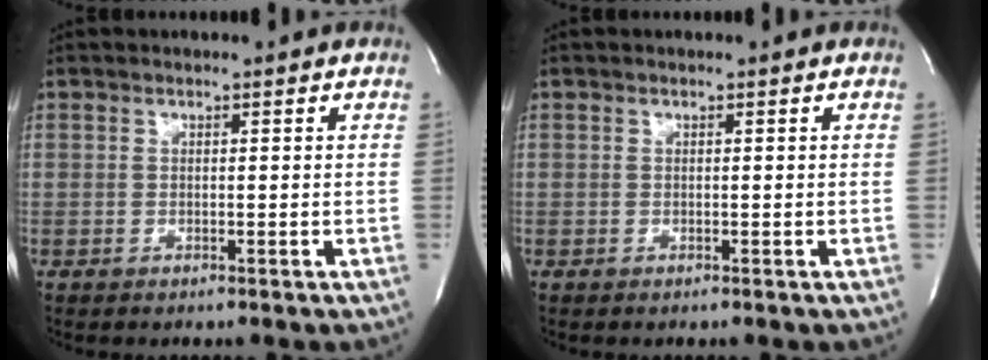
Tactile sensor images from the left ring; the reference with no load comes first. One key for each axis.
{"total": 0.0}